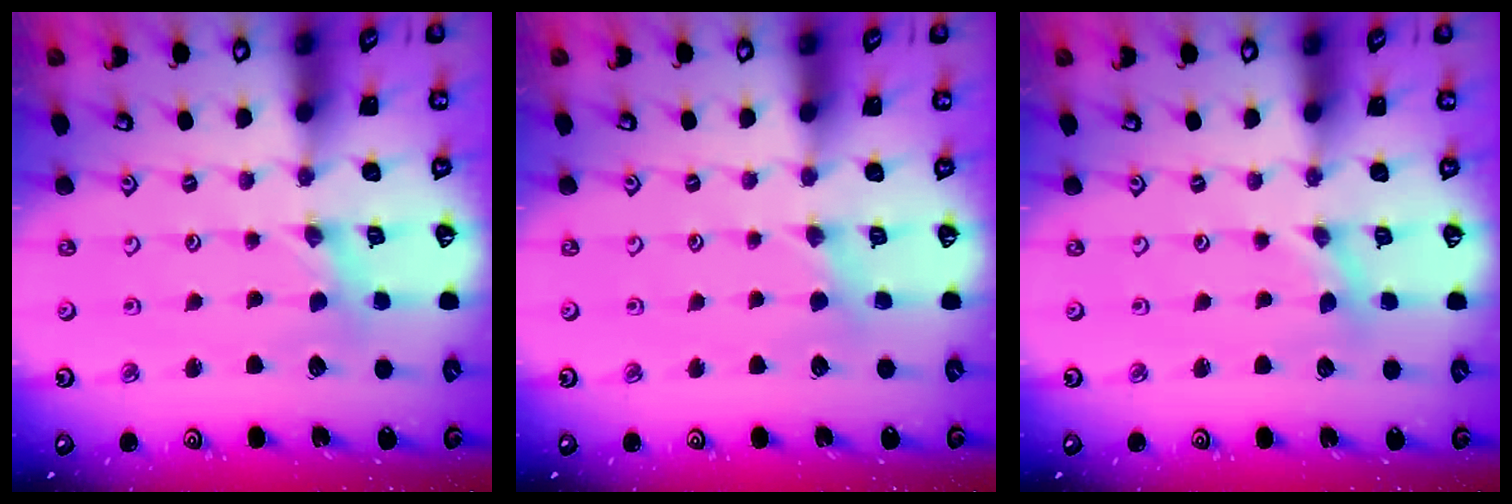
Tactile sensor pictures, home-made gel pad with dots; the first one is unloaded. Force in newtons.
{"total": 2.5, "press": 2.4, "slide": 0.5}
{"total": 0.8, "press": 0.8, "slide": 0.0}